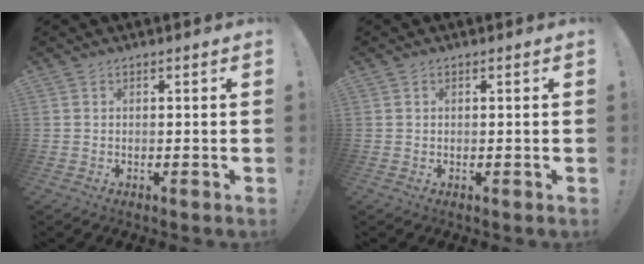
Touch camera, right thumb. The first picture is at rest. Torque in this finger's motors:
{"motor_torque": [-0.18, -0.32, 0.06, 0.34, 0.00]}